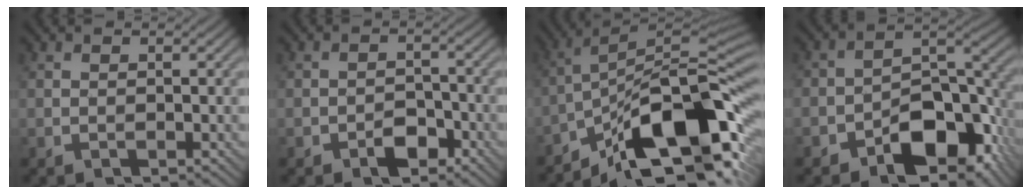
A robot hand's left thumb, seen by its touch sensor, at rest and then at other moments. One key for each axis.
{"total": 3.1, "fx": -2.0, "fy": 1.8, "fz": 1.4, "tx": -0.016, "ty": 0.004, "tz": -0.038}
{"total": 15.9, "fx": -9.1, "fy": 5.1, "fz": 12.0, "tx": -0.204, "ty": 0.009, "tz": -0.166}
{"total": 11.4, "fx": -6.2, "fy": 6.5, "fz": 7.0, "tx": -0.094, "ty": -0.005, "tz": -0.114}